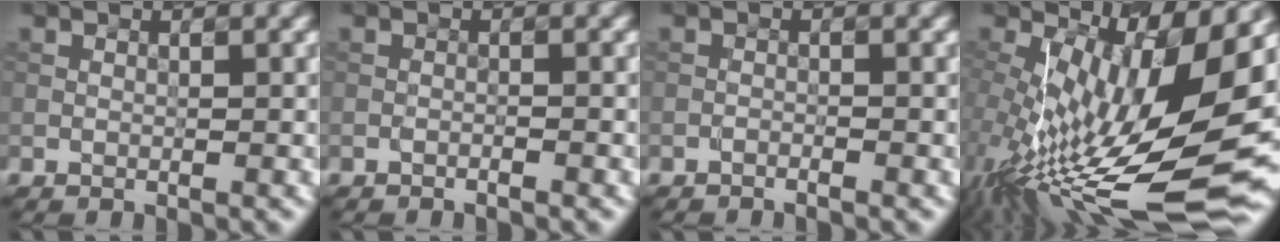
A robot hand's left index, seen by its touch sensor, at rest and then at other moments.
{"total": 0.6, "force": [-0.6, 0.0, 0.0], "torque": [0.001, 0.004, -0.014]}
{"total": 0.7, "force": [-0.7, 0.0, 0.1], "torque": [-0.002, 0.004, -0.016]}
{"total": 15.5, "force": [0.8, 5.2, 14.5], "torque": [-0.248, -0.019, 0.031]}